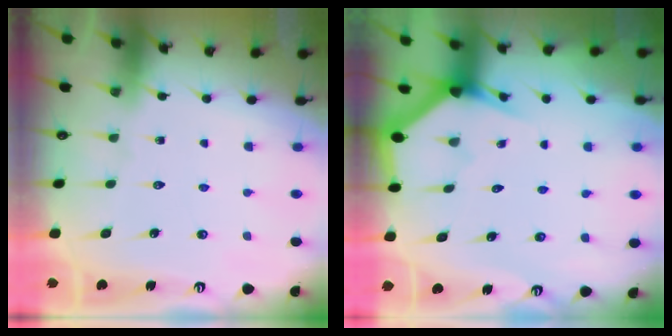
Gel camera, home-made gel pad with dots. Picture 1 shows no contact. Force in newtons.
{"total": 2.7, "press": 2.7, "slide": 0.1}